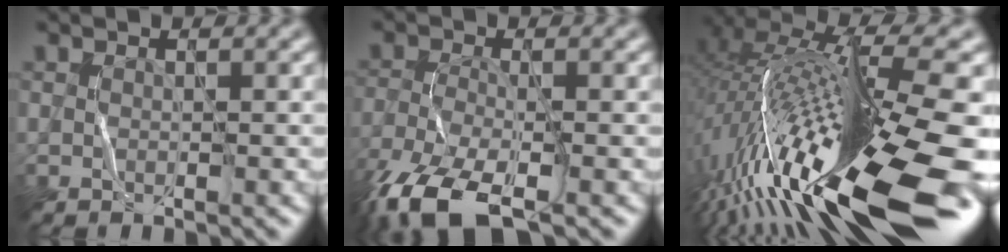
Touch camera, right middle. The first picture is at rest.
{"total": 7.7, "force": [-5.7, 2.2, 4.6], "torque": [-0.115, -0.019, -0.108]}
{"total": 18.3, "force": [-5.6, 4.8, 16.7], "torque": [-0.309, 0.005, -0.096]}